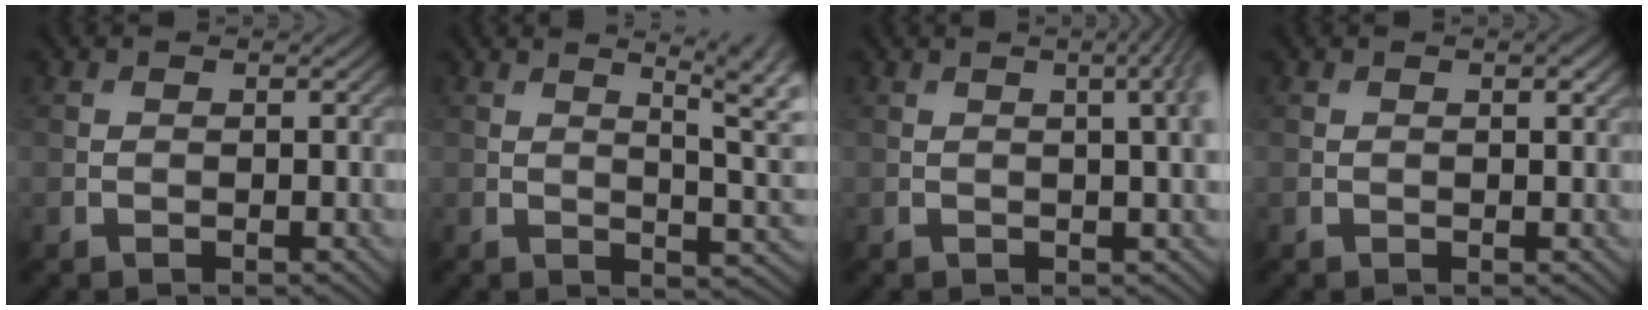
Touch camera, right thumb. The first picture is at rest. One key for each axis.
{"total": 10.3, "fx": 4.2, "fy": 3.5, "fz": 8.7, "tx": -0.103, "ty": 0.025, "tz": 0.052}
{"total": 4.9, "fx": 1.1, "fy": 1.2, "fz": 4.6, "tx": -0.054, "ty": 0.016, "tz": 0.010}
{"total": 1.0, "fx": 0.5, "fy": 0.3, "fz": 0.8, "tx": -0.012, "ty": 0.000, "tz": 0.009}